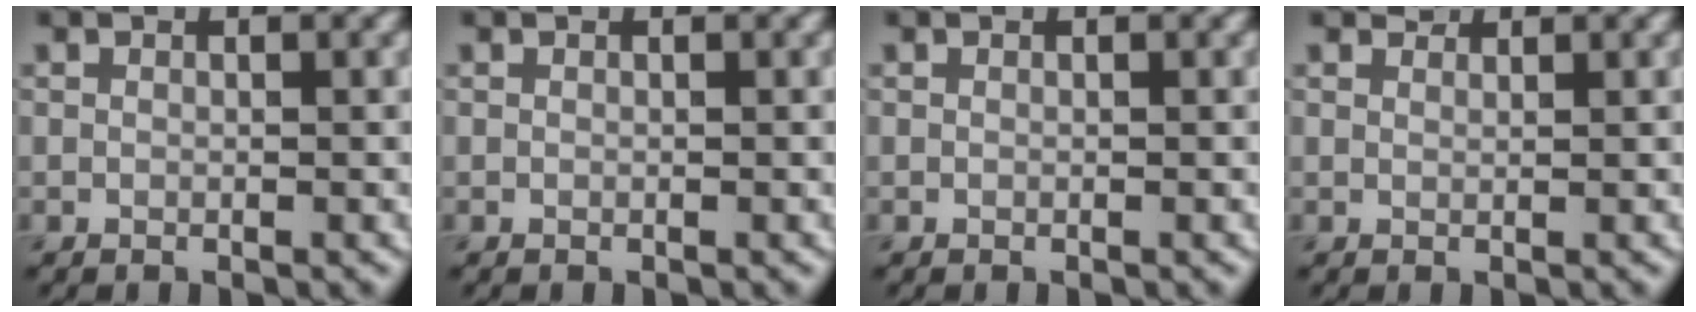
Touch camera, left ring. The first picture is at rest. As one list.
[{"total": 0.0}, {"total": 0.0}, {"total": 0.7, "force": [0.6, 0.1, 0.0], "torque": [0.000, -0.002, 0.012]}]